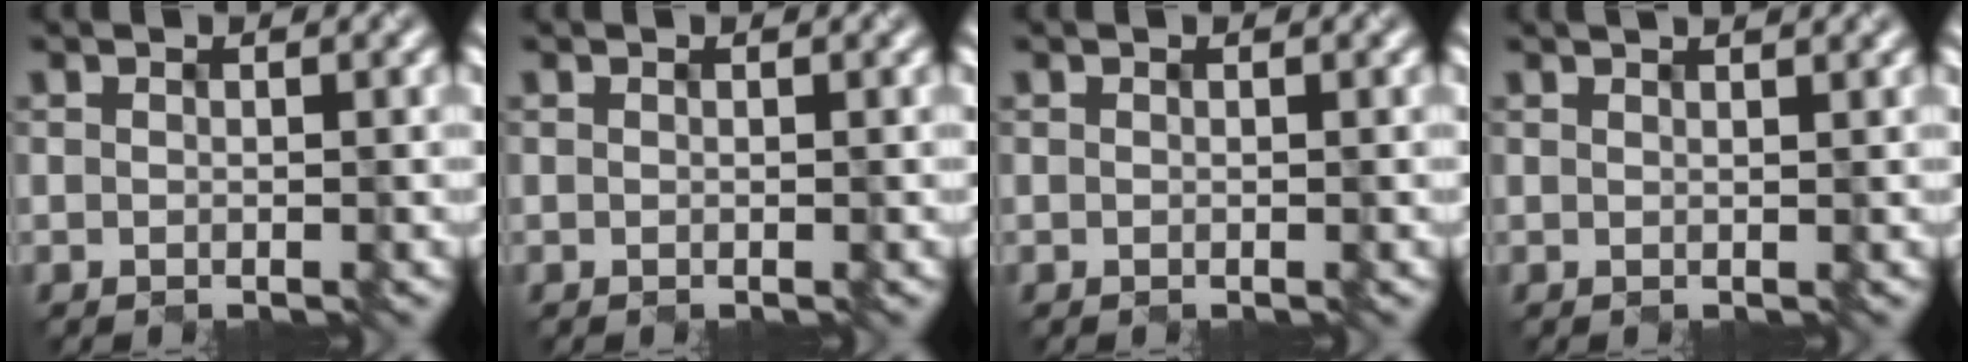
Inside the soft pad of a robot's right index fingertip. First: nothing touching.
{"total": 0.0}
{"total": 0.0}
{"total": 4.1, "force": [2.9, 1.8, 2.2], "torque": [-0.007, 0.042, 0.013]}